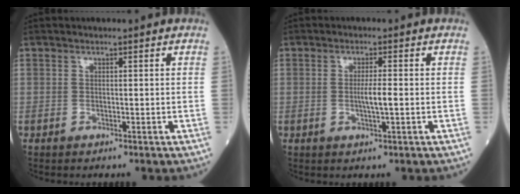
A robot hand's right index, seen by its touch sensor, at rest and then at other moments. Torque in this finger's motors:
{"motor_torque": [0.88, -0.12, 0.34, 0.09]}